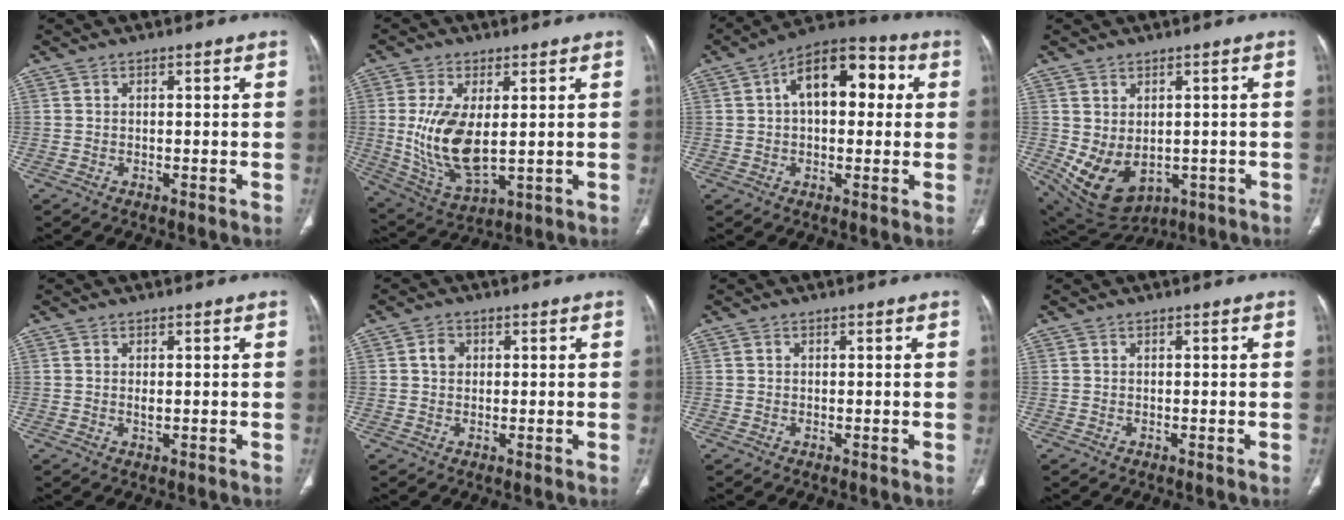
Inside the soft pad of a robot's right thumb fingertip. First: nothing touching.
{"total": 12.9, "force": [0.8, 6.3, 11.3], "torque": [-0.223, -0.018, 0.031]}
{"total": 14.0, "force": [3.0, 7.9, 11.2], "torque": [-0.141, 0.033, 0.038]}
{"total": 11.3, "force": [-1.8, 8.0, 7.8], "torque": [-0.127, -0.004, 0.005]}
{"total": 1.0, "force": [0.1, 0.5, 0.9], "torque": [-0.017, -0.002, 0.005]}
{"total": 2.6, "force": [0.6, 2.1, 1.3], "torque": [-0.015, 0.003, 0.009]}
{"total": 0.0}
{"total": 0.0}